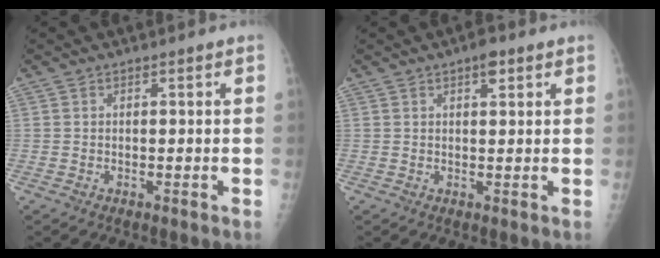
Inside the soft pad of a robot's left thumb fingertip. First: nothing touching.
{"total": 2.8, "force": [1.6, 1.1, 2.0], "torque": [-0.022, -0.005, 0.020]}